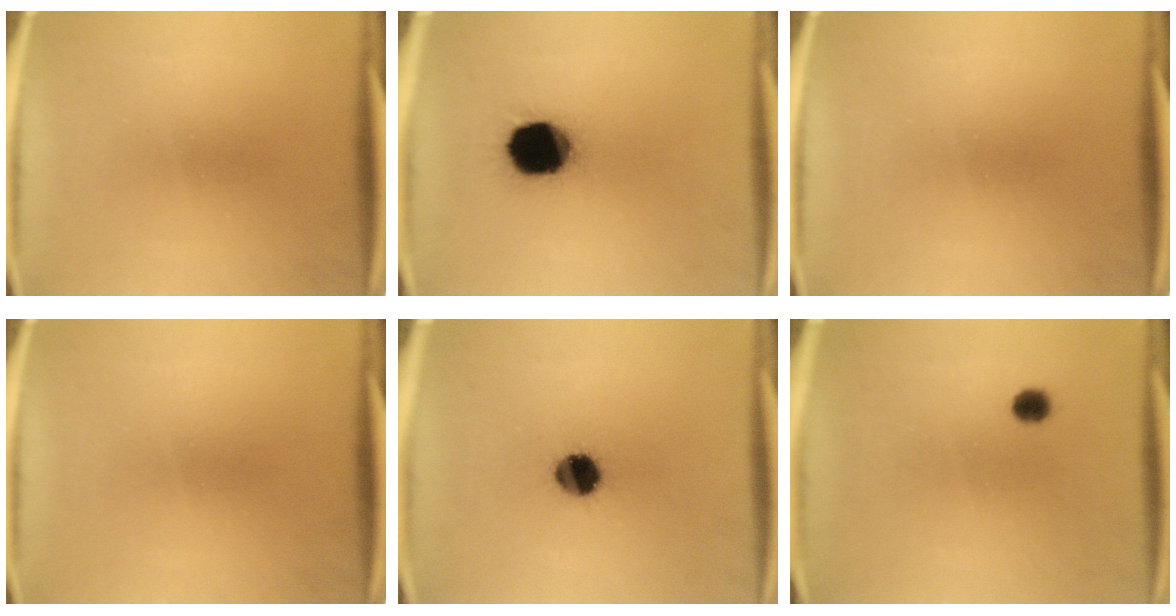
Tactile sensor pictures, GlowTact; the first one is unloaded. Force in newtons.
{"total": 16.5}
{"total": 0.0}
{"total": 0.0}
{"total": 7.9}
{"total": 1.9}